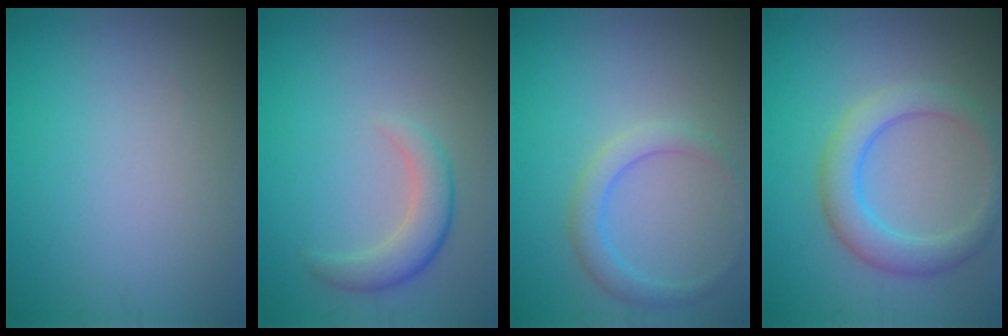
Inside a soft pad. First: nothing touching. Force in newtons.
{"total": 2.9, "press": 2.9, "slide": 0.2}
{"total": 2.4, "press": 2.4, "slide": 0.1}
{"total": 4.2, "press": 4.2, "slide": 0.1}